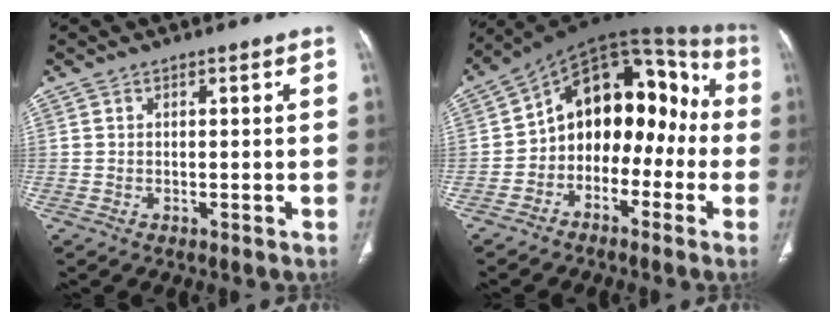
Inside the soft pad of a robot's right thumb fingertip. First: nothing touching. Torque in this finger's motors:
{"motor_torque": [0.08, 1.19, 0.08, -0.12, 0.32]}